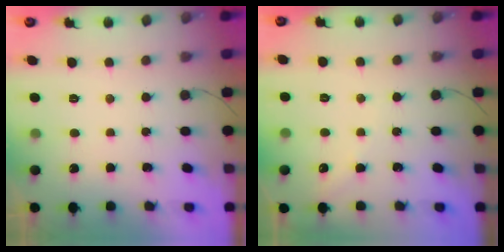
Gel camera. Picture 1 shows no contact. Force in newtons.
{"total": 3.0, "press": 3.0, "slide": 0.4}